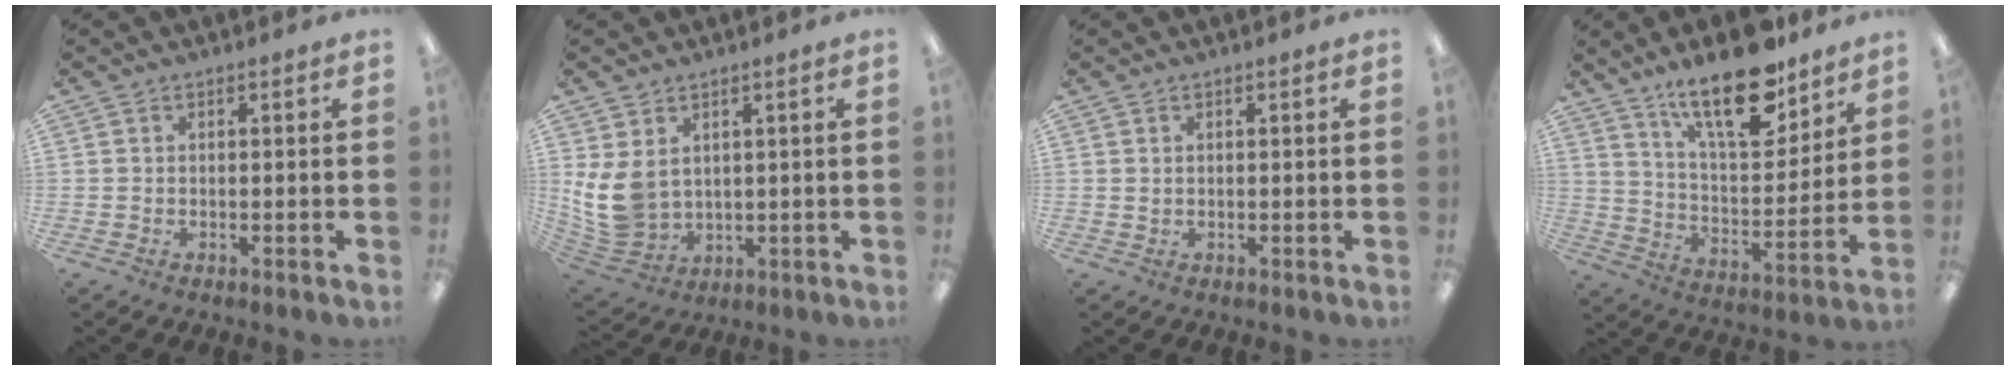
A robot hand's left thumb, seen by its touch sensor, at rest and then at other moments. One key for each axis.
{"total": 10.1, "fx": 2.5, "fy": 7.7, "fz": 6.0, "tx": -0.147, "ty": -0.016, "tz": 0.052}
{"total": 0.8, "fx": 0.5, "fy": 0.5, "fz": 0.5, "tx": -0.012, "ty": 0.004, "tz": 0.007}
{"total": 19.7, "fx": 14.2, "fy": 7.0, "fz": 11.7, "tx": -0.195, "ty": -0.083, "tz": 0.240}